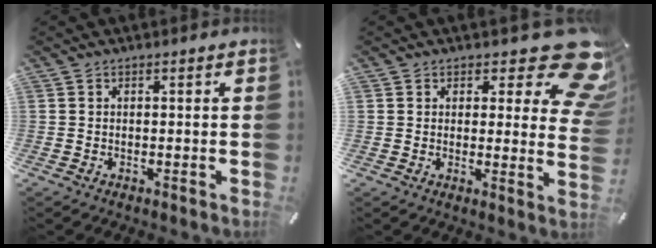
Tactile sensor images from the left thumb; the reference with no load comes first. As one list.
[{"total": 14.2, "force": [8.4, 6.0, 9.7], "torque": [-0.112, -0.064, 0.142]}]